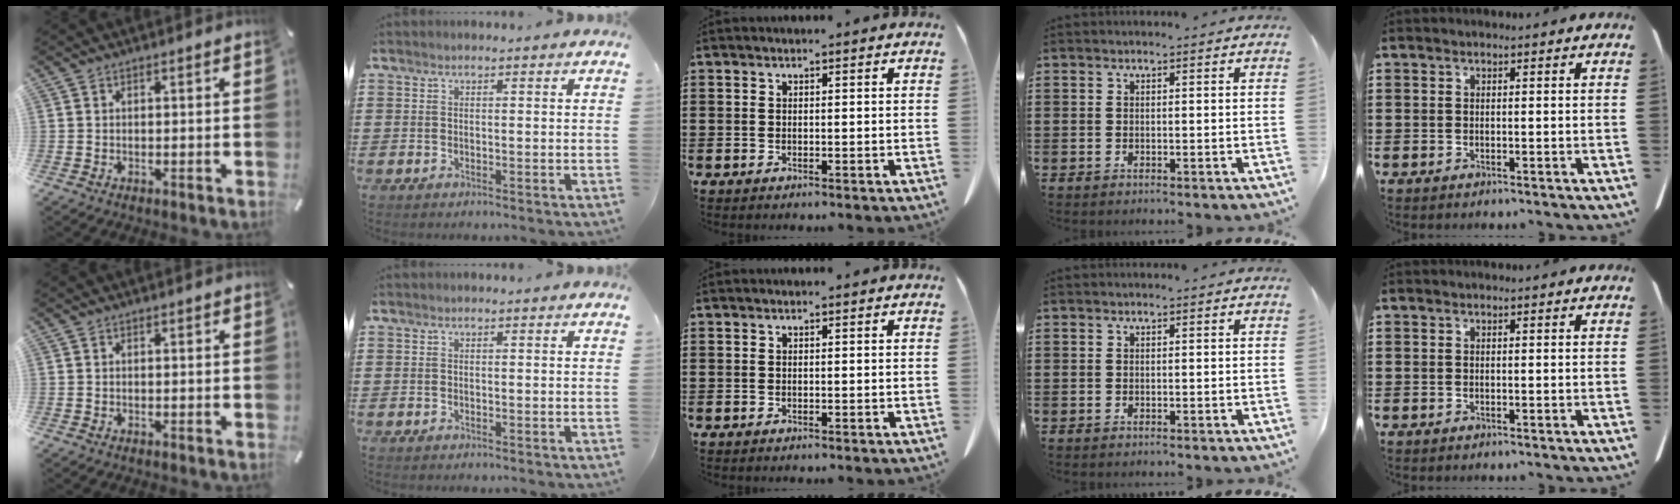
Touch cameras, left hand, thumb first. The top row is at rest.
{}